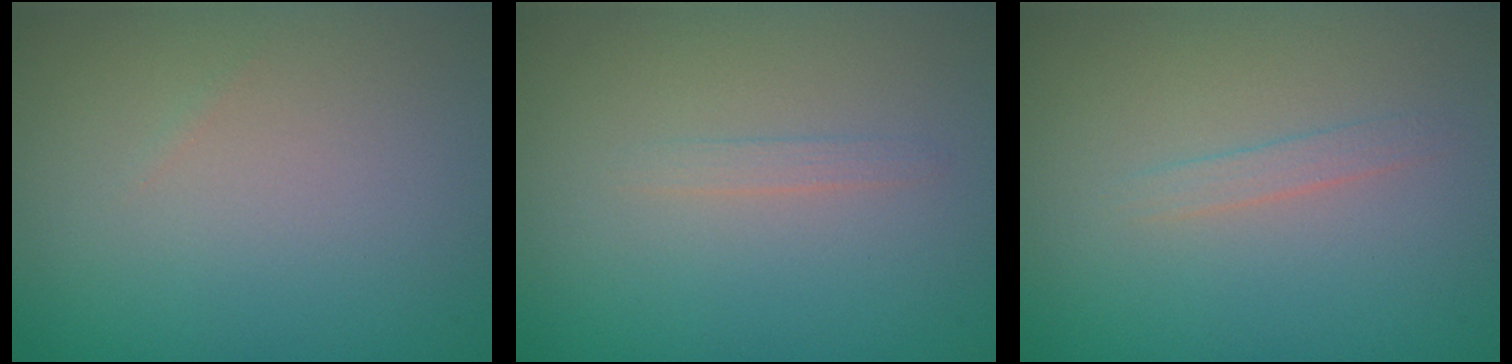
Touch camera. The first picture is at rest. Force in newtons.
{"total": 0.8, "press": 0.8, "slide": 0.0}
{"total": 0.9, "press": 0.8, "slide": 0.1}